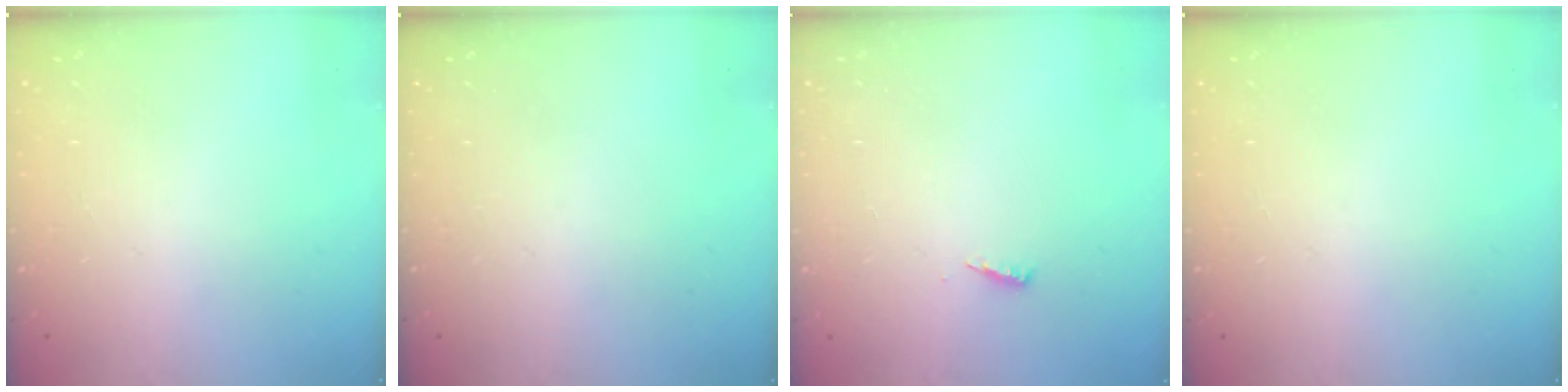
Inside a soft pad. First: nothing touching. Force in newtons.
{"total": 0.0}
{"total": 3.5, "press": 3.4, "slide": 0.3}
{"total": 0.0}